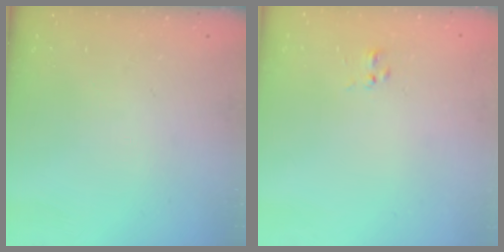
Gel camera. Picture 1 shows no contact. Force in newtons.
{"total": 1.4, "press": 1.3, "slide": 0.7}